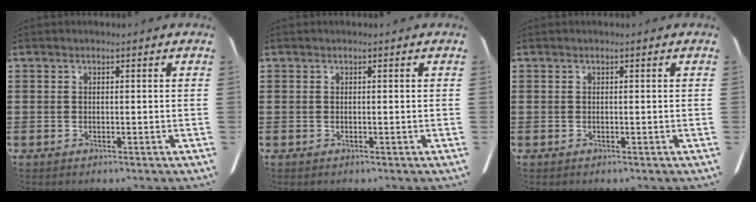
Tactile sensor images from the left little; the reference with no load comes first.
{"total": 0.0}
{"total": 0.0}